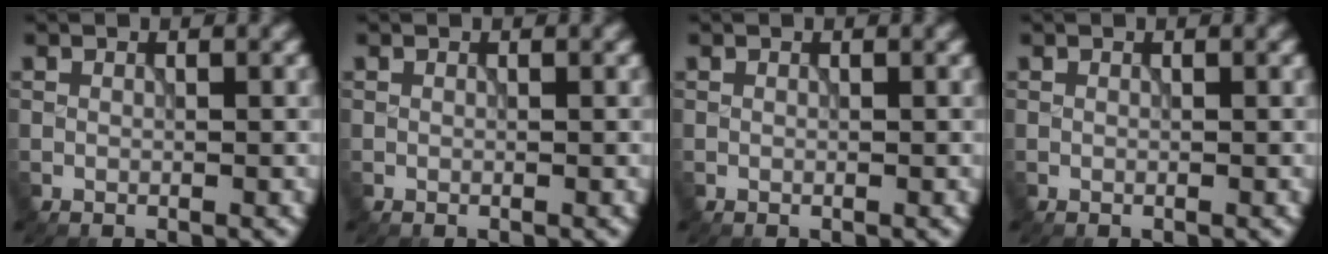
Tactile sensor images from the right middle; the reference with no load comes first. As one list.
[{"total": 0.0}, {"total": 0.0}, {"total": 0.0}]